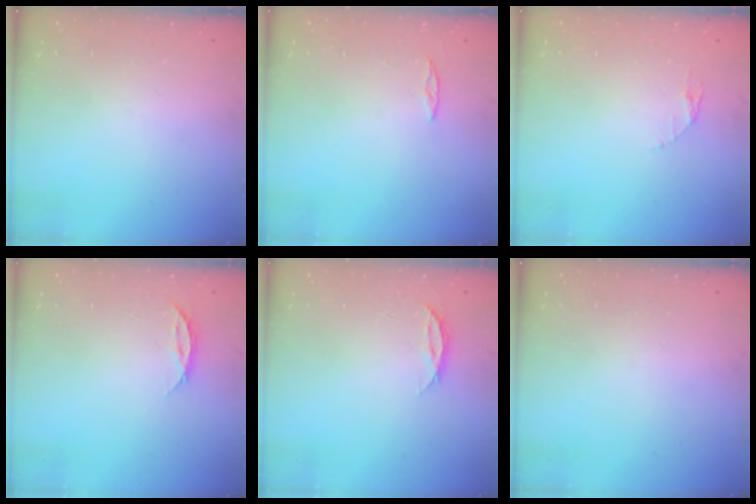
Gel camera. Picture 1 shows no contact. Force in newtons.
{"total": 2.0, "press": 2.0, "slide": 0.2}
{"total": 3.5, "press": 3.4, "slide": 0.4}
{"total": 4.0, "press": 3.9, "slide": 0.4}
{"total": 4.0, "press": 3.9, "slide": 0.4}
{"total": 0.0}